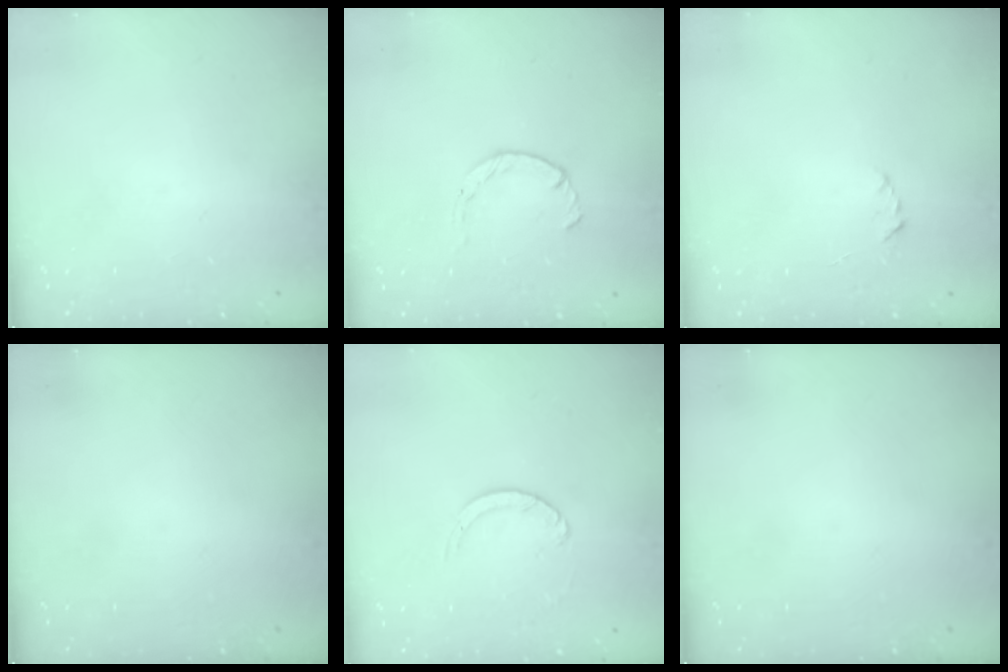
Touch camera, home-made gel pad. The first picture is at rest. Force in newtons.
{"total": 3.7, "press": 3.6, "slide": 0.5}
{"total": 1.9, "press": 1.9, "slide": 0.2}
{"total": 0.0}
{"total": 1.3, "press": 1.2, "slide": 0.2}
{"total": 0.0}